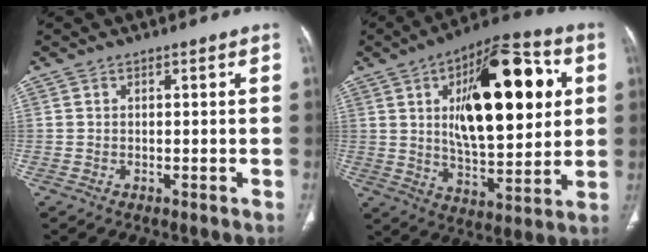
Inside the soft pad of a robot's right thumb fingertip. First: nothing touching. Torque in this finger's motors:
{"motor_torque": [-0.68, 4.16, 1.43, 1.31, 0.22]}